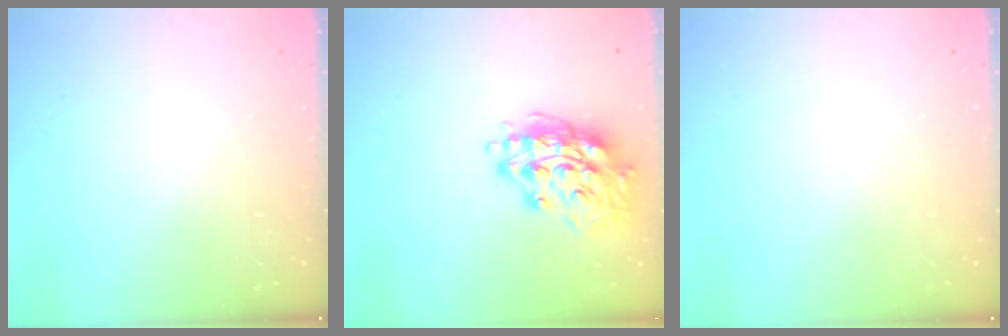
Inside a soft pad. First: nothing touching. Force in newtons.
{"total": 15.6, "press": 15.6, "slide": 1.3}
{"total": 0.0}